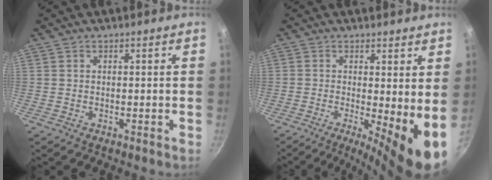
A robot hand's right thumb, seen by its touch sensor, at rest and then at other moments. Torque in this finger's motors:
{"motor_torque": [0.55, 0.68, 0.26, -0.21, 0.07]}